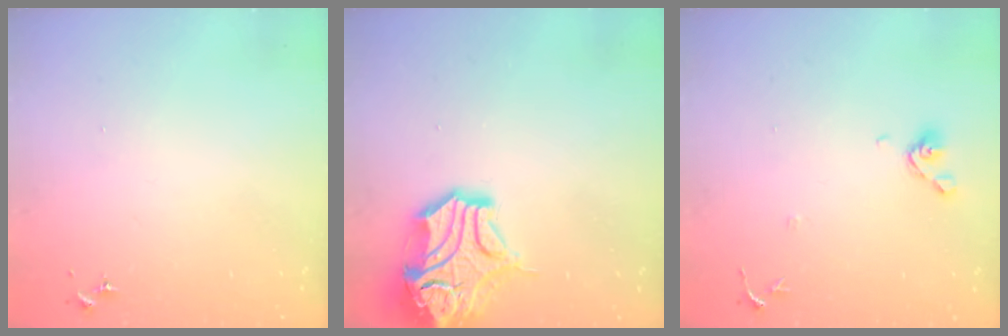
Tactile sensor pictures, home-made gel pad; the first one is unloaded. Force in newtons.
{"total": 16.8, "press": 16.6, "slide": 2.5}
{"total": 7.2, "press": 6.8, "slide": 2.3}